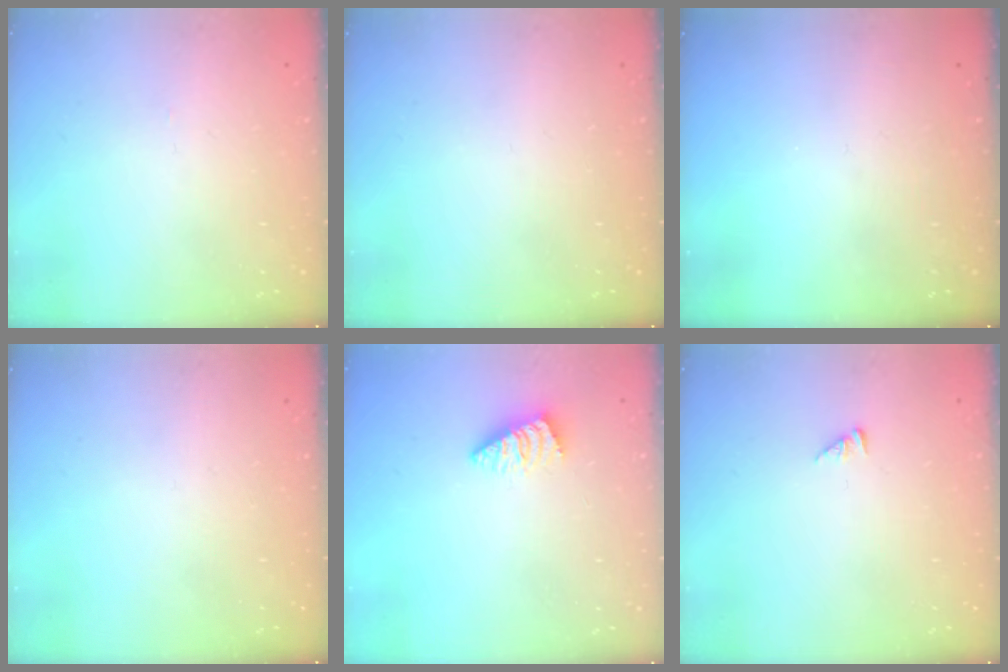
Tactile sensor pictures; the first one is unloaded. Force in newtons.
{"total": 0.0}
{"total": 0.0}
{"total": 0.0}
{"total": 1.1, "press": 1.1, "slide": 0.2}
{"total": 0.7, "press": 0.7, "slide": 0.1}